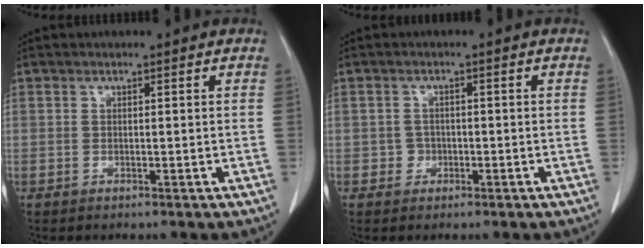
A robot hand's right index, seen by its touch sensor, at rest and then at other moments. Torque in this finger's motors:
{"motor_torque": [-0.12, 0.05, -0.08, -0.02]}